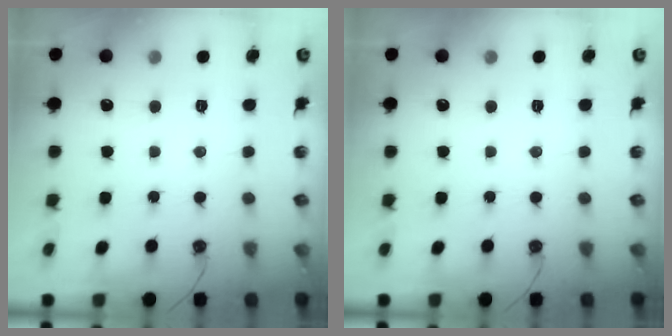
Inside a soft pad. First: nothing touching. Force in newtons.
{"total": 0.0}